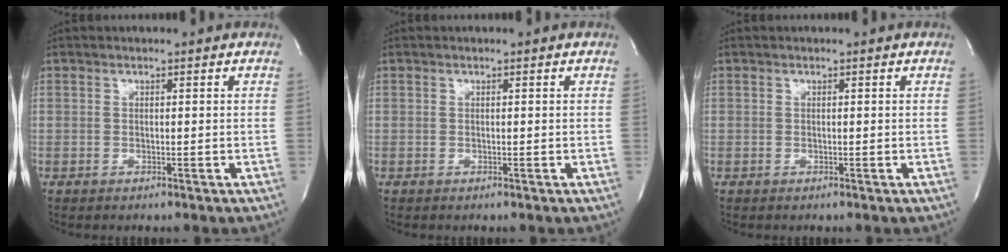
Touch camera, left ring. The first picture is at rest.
{"total": 0.0}
{"total": 0.0}